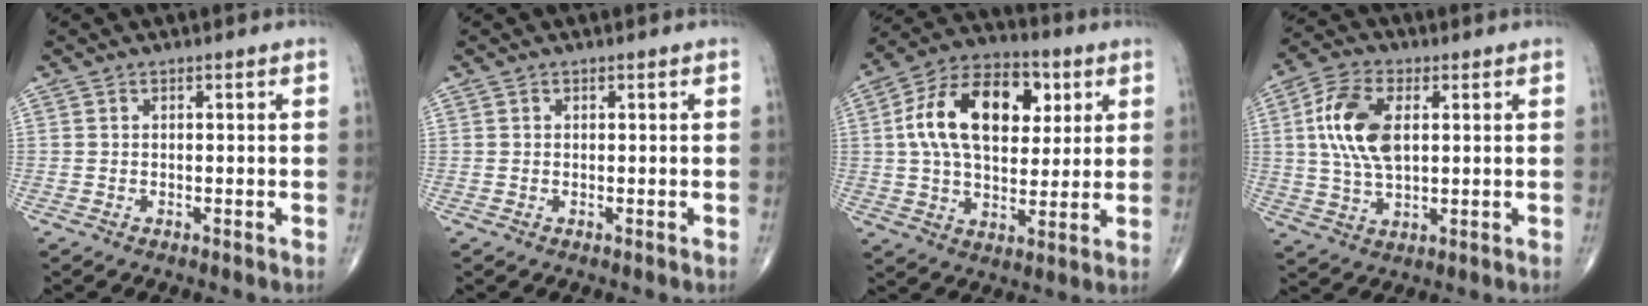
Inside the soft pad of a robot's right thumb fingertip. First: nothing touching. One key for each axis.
{"total": 0.0}
{"total": 19.4, "fx": 4.8, "fy": 11.8, "fz": 14.6, "tx": -0.221, "ty": 0.009, "tz": 0.074}
{"total": 11.8, "fx": 2.2, "fy": 6.4, "fz": 9.7, "tx": -0.195, "ty": 0.003, "tz": 0.041}